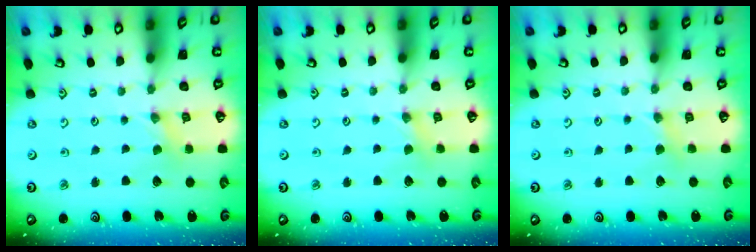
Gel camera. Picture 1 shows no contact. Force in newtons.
{"total": 2.1, "press": 2.0, "slide": 0.4}
{"total": 3.6, "press": 3.6, "slide": 0.5}